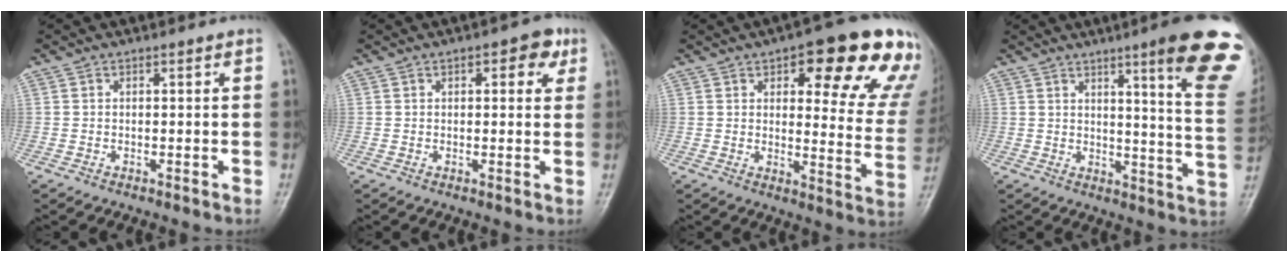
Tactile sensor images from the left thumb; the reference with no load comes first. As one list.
[{"total": 4.8, "force": [2.0, 2.3, 3.7], "torque": [-0.025, -0.001, 0.017]}, {"total": 20.7, "force": [11.1, 7.0, 16.1], "torque": [-0.153, -0.039, 0.133]}, {"total": 18.3, "force": [10.2, 1.9, 15.0], "torque": [-0.163, -0.052, 0.121]}]